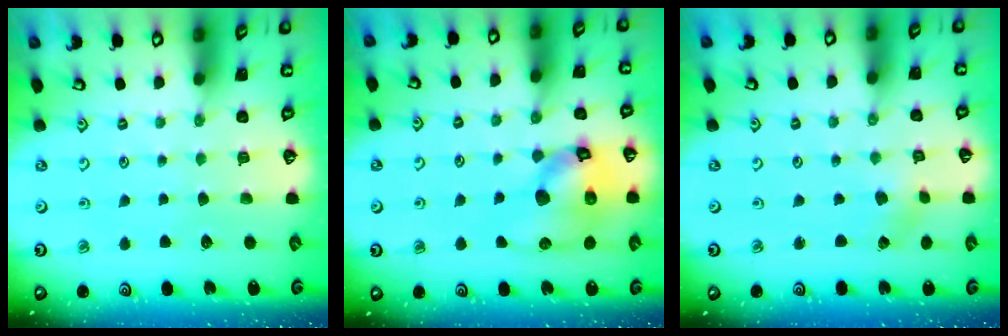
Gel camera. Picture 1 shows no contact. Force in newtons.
{"total": 15.4, "press": 15.2, "slide": 2.2}
{"total": 1.4, "press": 1.4, "slide": 0.1}